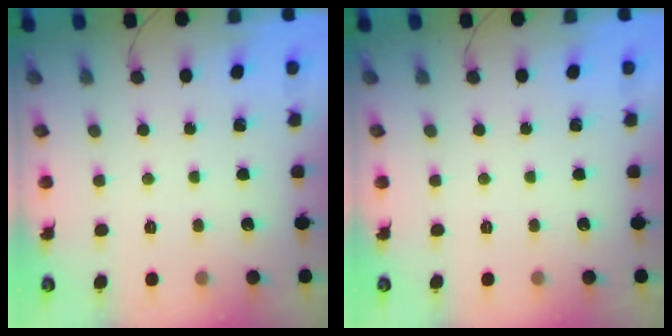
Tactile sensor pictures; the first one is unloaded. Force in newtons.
{"total": 0.0}